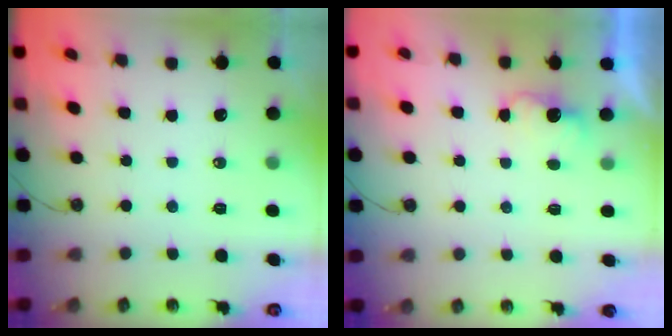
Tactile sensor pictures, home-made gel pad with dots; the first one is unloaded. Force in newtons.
{"total": 2.6, "press": 2.5, "slide": 0.9}